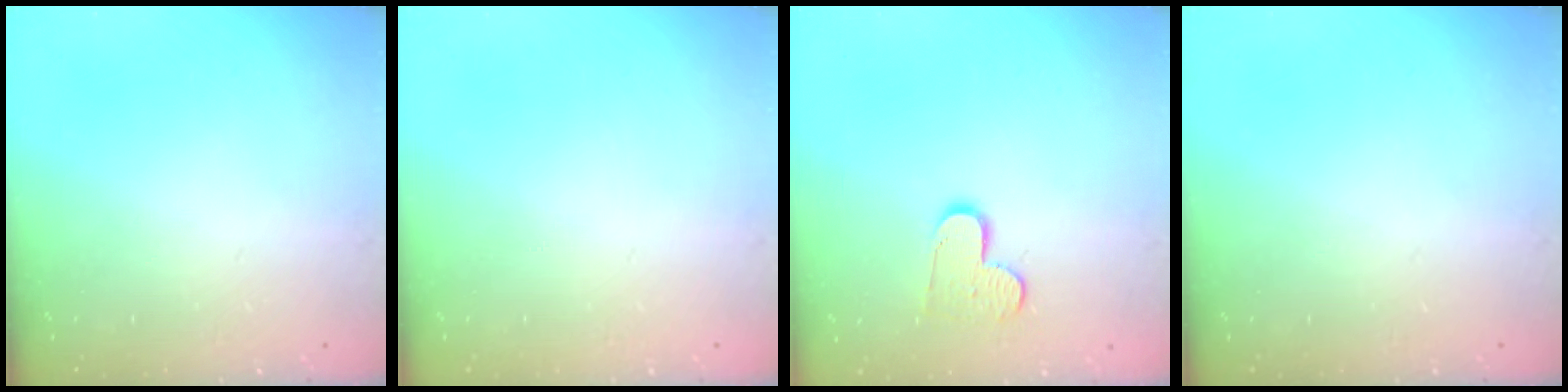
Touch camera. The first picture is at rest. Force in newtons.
{"total": 0.0}
{"total": 9.1, "press": 9.1, "slide": 0.7}
{"total": 0.0}